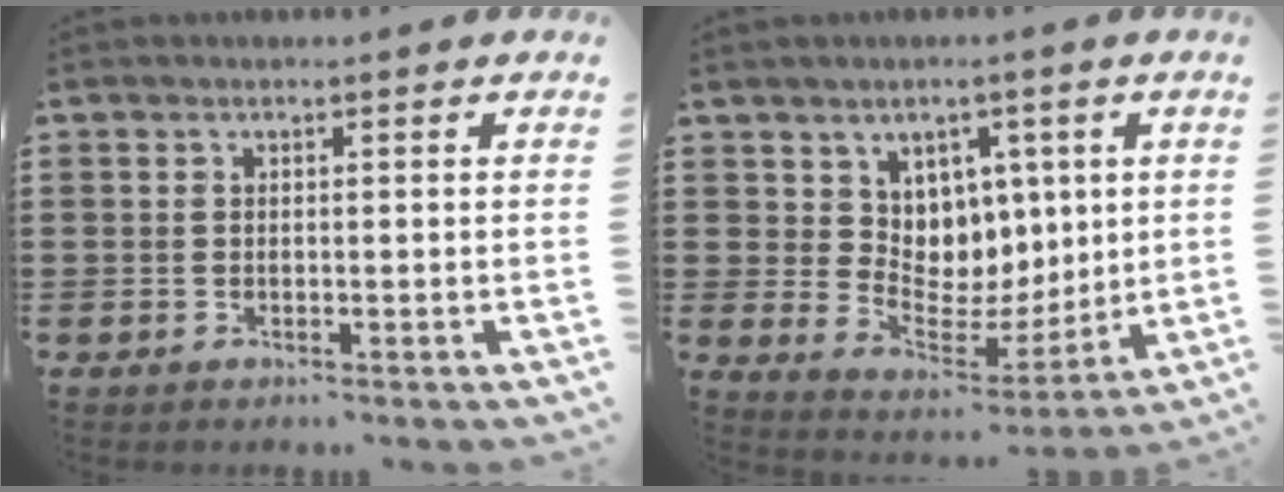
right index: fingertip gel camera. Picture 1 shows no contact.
{"total": 6.7, "force": [3.7, 5.6, 0.6], "torque": [-0.040, -0.033, 0.070]}